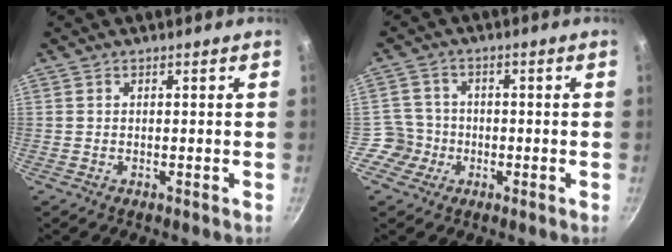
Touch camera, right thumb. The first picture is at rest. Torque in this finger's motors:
{"motor_torque": [-0.53, 0.42, 0.10, -0.02, 0.00]}